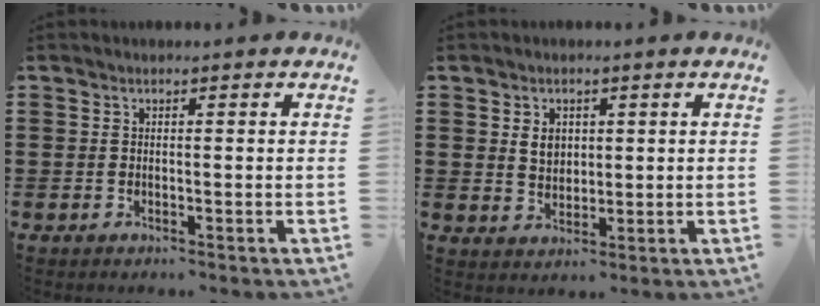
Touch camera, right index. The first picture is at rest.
{"total": 3.2, "force": [0.8, 2.4, 2.0], "torque": [-0.045, 0.010, 0.014]}